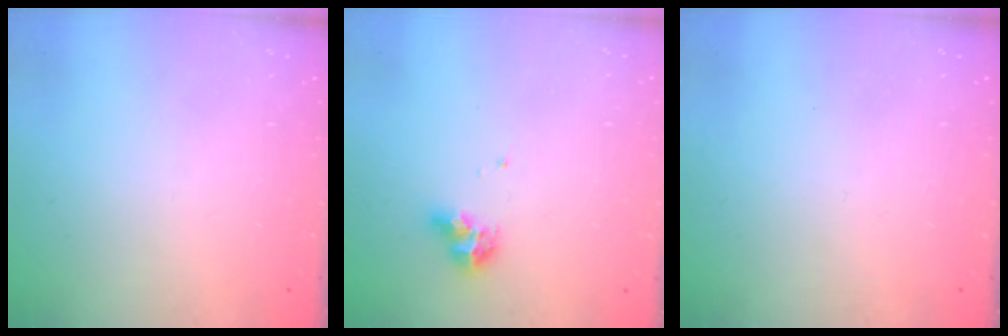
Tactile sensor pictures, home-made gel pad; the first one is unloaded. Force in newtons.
{"total": 7.0, "press": 6.9, "slide": 1.0}
{"total": 0.0}